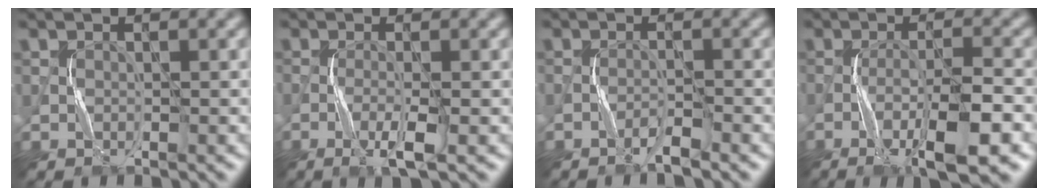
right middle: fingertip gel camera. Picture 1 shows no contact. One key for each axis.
{"total": 2.8, "fx": -1.1, "fy": 0.4, "fz": 2.6, "tx": -0.052, "ty": 0.002, "tz": -0.027}
{"total": 1.6, "fx": -1.2, "fy": 0.1, "fz": 1.0, "tx": -0.017, "ty": 0.007, "tz": -0.027}
{"total": 6.9, "fx": -3.6, "fy": 1.2, "fz": 5.8, "tx": -0.099, "ty": 0.005, "tz": -0.062}